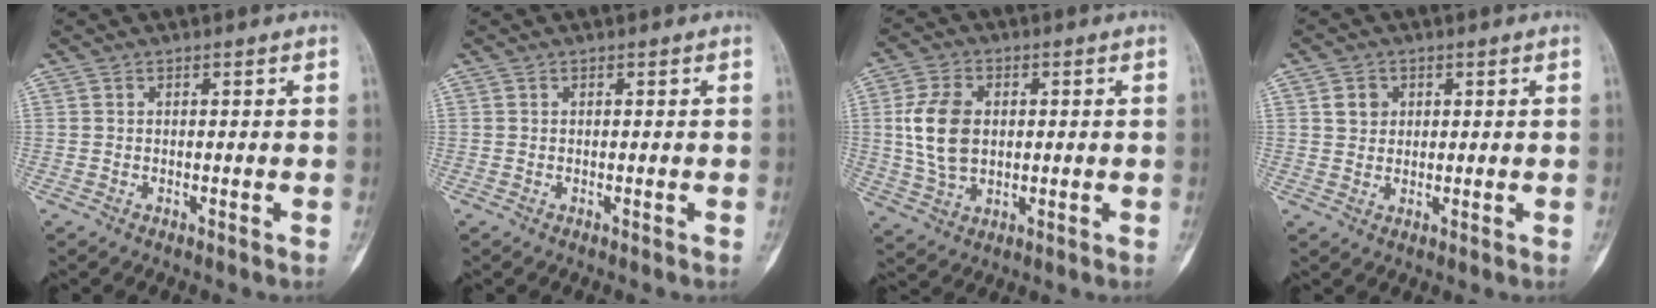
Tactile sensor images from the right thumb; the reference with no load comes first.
{"total": 0.0}
{"total": 10.3, "force": [1.0, 7.0, 7.4], "torque": [-0.137, 0.002, 0.023]}
{"total": 3.2, "force": [1.2, 2.7, 1.1], "torque": [-0.004, -0.005, 0.020]}